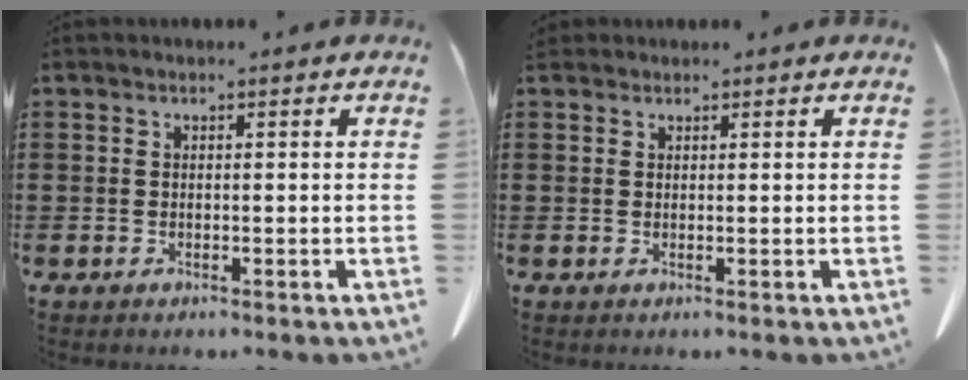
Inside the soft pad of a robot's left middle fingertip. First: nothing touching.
{"total": 0.8, "force": [0.7, 0.4, 0.1], "torque": [-0.004, 0.002, 0.014]}